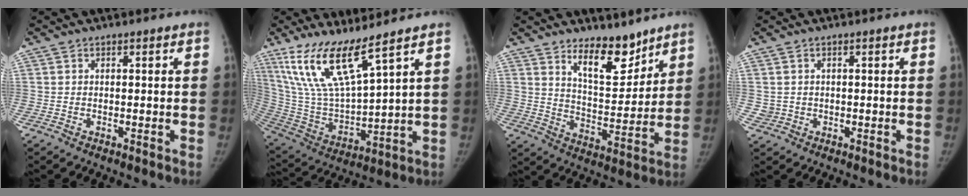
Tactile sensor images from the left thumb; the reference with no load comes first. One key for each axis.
{"total": 15.8, "fx": 10.5, "fy": 3.1, "fz": 11.3, "tx": -0.217, "ty": -0.056, "tz": 0.224}
{"total": 10.6, "fx": 8.0, "fy": 4.2, "fz": 5.6, "tx": -0.063, "ty": -0.073, "tz": 0.143}
{"total": 1.6, "fx": 0.1, "fy": 1.6, "fz": 0.2, "tx": 0.000, "ty": 0.003, "tz": 0.006}